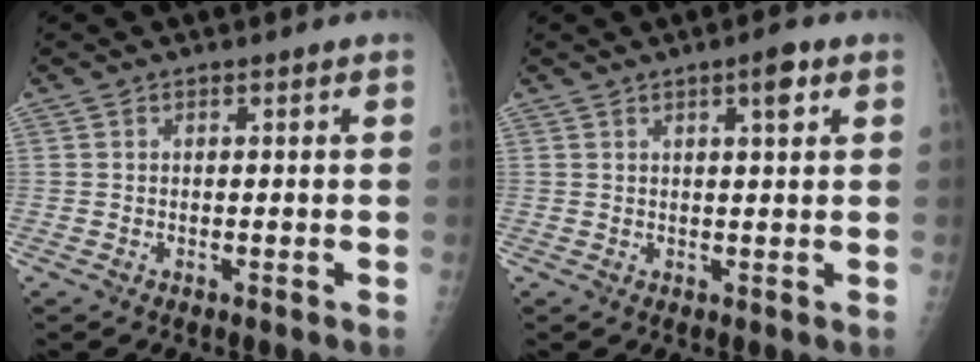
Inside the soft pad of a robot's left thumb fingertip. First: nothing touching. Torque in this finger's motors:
{"motor_torque": [0.39, -0.03, 0.44, -0.12, 0.06]}